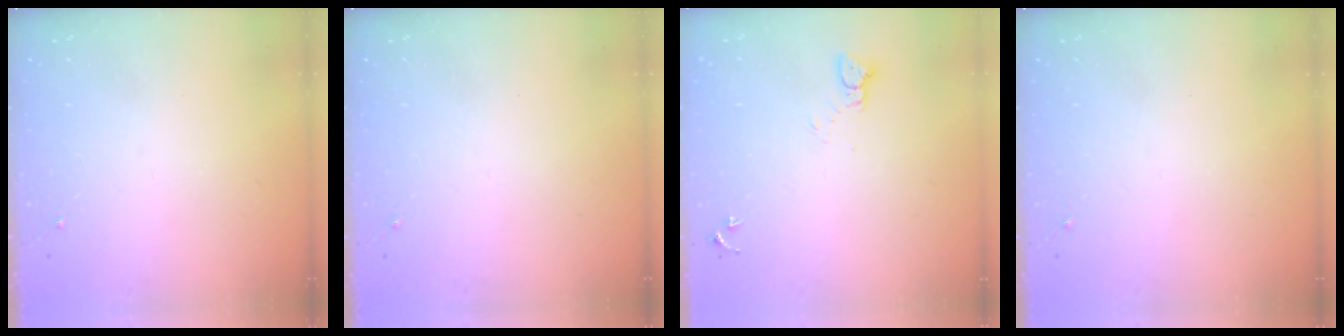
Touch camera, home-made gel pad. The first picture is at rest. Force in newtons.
{"total": 0.0}
{"total": 2.6, "press": 2.6, "slide": 0.1}
{"total": 0.0}